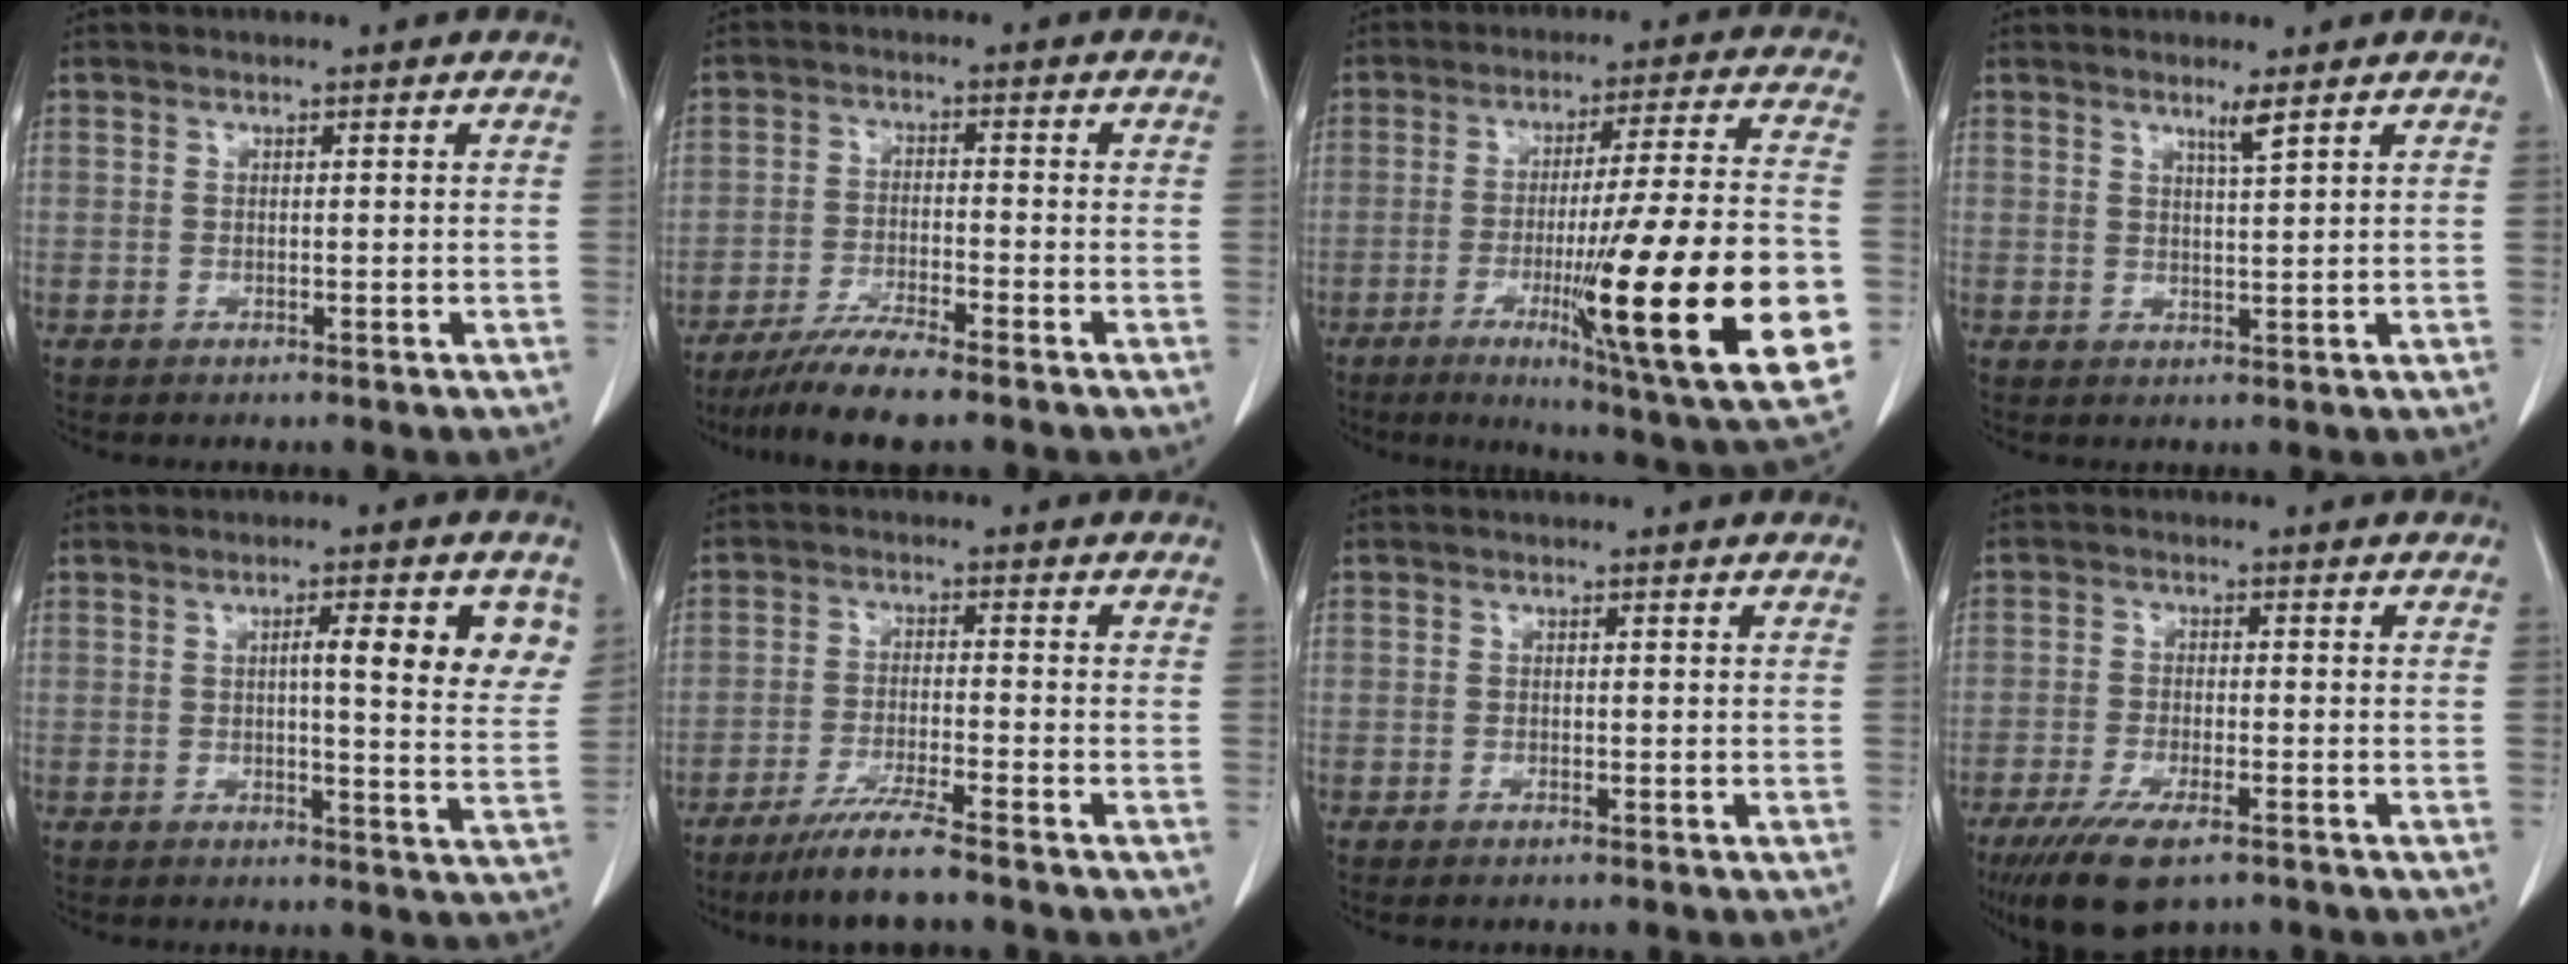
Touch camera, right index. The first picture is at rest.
{"total": 6.0, "force": [-4.8, 0.0, 3.5], "torque": [-0.068, -0.019, -0.092]}
{"total": 25.6, "force": [-6.5, 0.5, 24.7], "torque": [-0.311, -0.036, -0.100]}
{"total": 2.1, "force": [1.5, -0.5, 1.4], "torque": [-0.027, -0.009, 0.029]}
{"total": 9.1, "force": [3.1, 1.3, 8.5], "torque": [-0.104, 0.003, 0.033]}
{"total": 7.1, "force": [-5.6, -0.5, 4.2], "torque": [-0.076, -0.022, -0.103]}
{"total": 0.6, "force": [-0.5, 0.1, 0.3], "torque": [-0.007, 0.000, -0.004]}
{"total": 9.2, "force": [-6.3, 2.6, 6.3], "torque": [-0.110, -0.017, -0.101]}